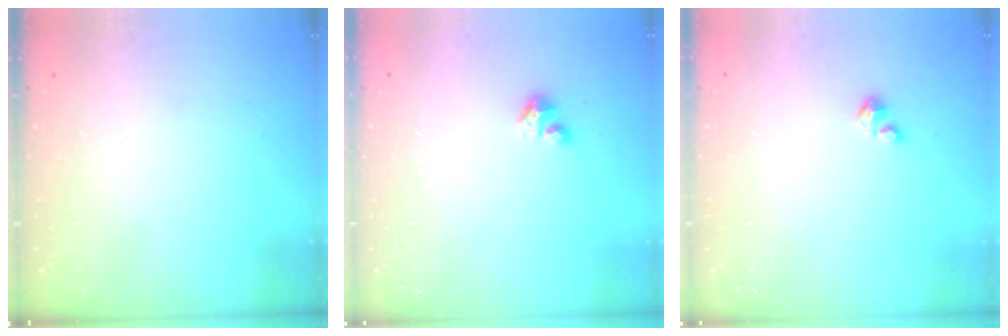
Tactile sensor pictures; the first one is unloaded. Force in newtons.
{"total": 2.8, "press": 2.8, "slide": 0.2}
{"total": 1.2, "press": 1.2, "slide": 0.2}